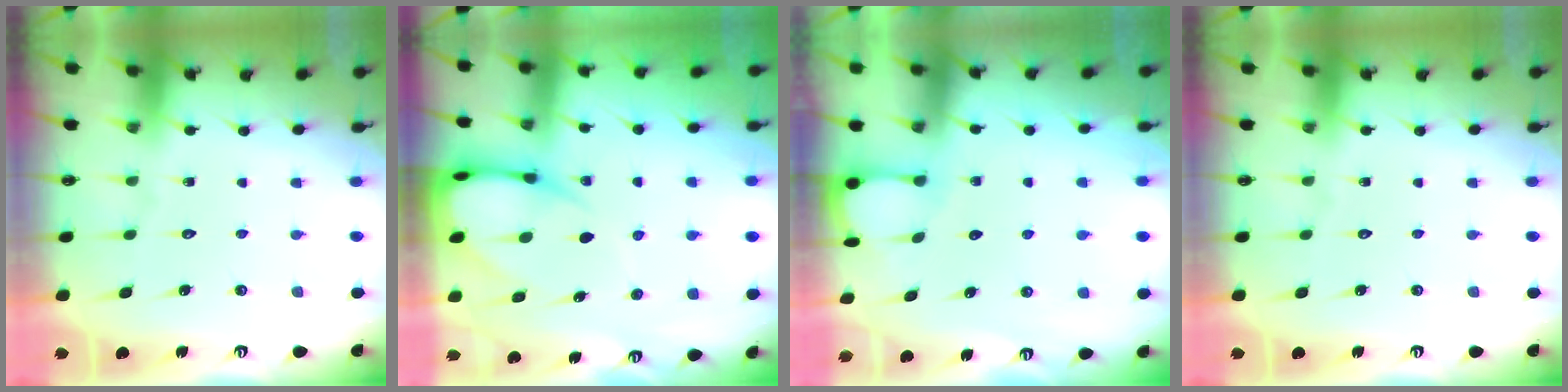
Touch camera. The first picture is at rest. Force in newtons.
{"total": 8.3, "press": 8.3, "slide": 0.9}
{"total": 2.1, "press": 2.1, "slide": 0.2}
{"total": 0.0}